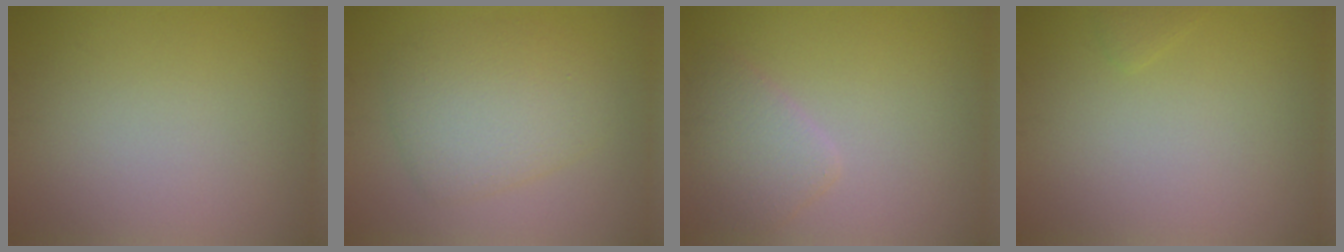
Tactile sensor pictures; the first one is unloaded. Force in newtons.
{"total": 4.8, "press": 4.8, "slide": 0.2}
{"total": 3.0, "press": 3.0, "slide": 0.2}
{"total": 0.6, "press": 0.6, "slide": 0.1}